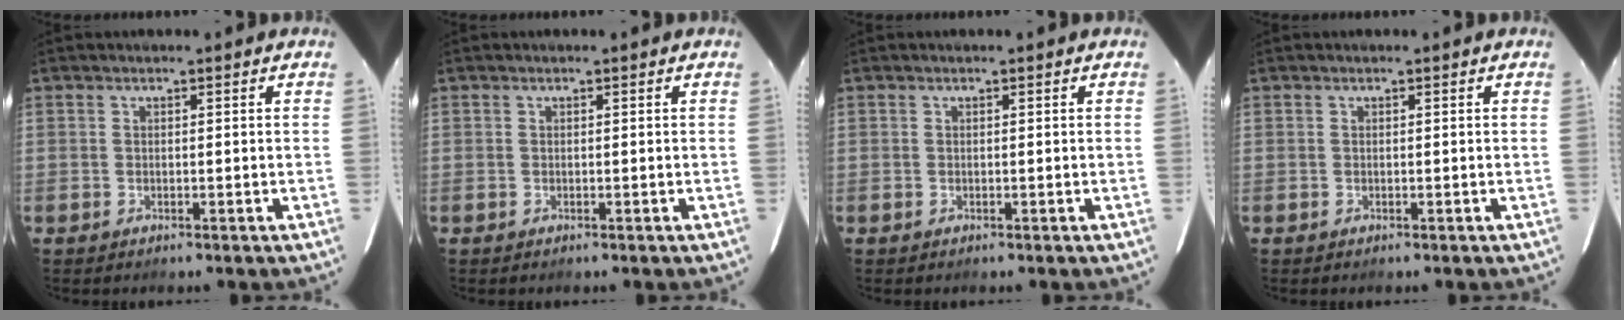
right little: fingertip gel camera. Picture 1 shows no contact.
{"total": 0.0}
{"total": 0.0}
{"total": 0.0}